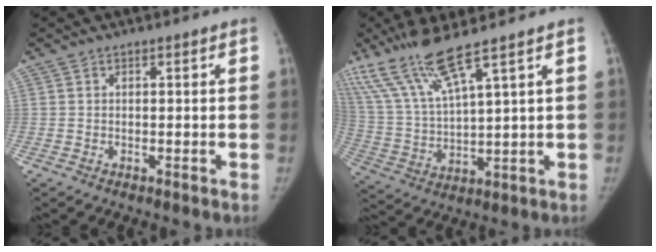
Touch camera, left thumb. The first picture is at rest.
{"total": 12.3, "force": [8.7, 0.8, 8.7], "torque": [-0.191, -0.039, 0.189]}